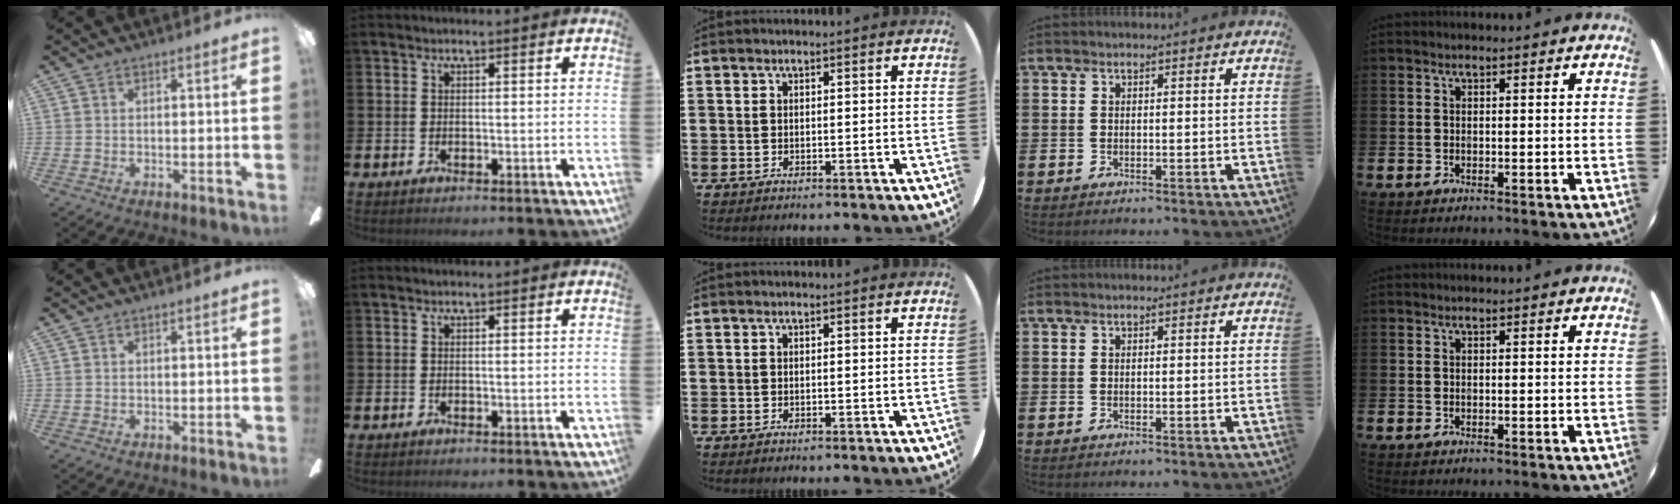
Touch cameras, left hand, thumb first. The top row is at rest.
{}